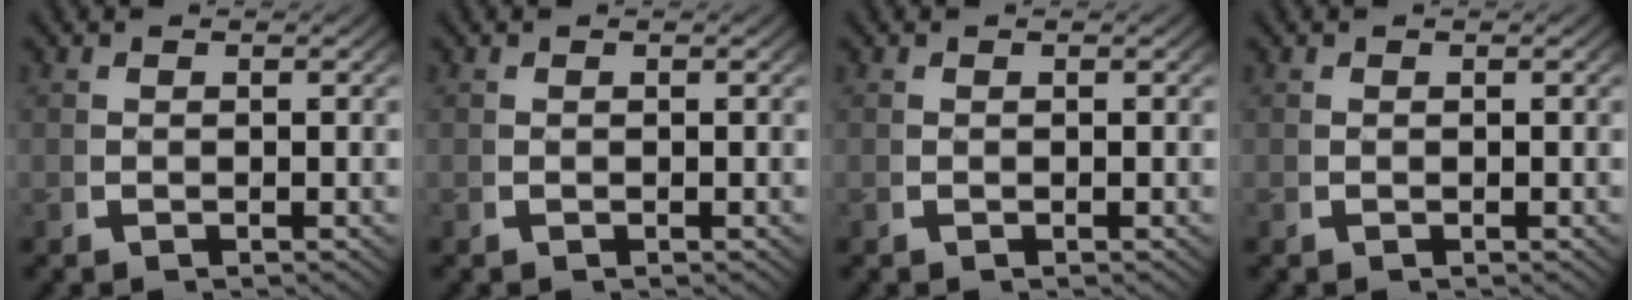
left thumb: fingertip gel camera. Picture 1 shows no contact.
{"total": 0.0}
{"total": 0.0}
{"total": 0.0}